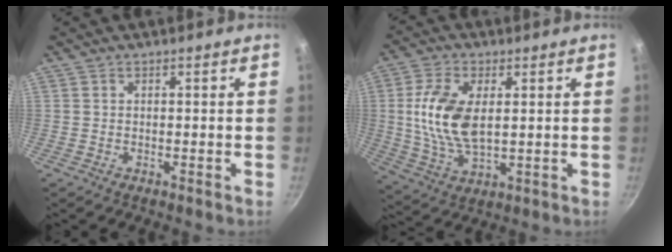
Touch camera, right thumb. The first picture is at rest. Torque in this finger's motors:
{"motor_torque": [0.76, 0.83, 1.29, -0.49, 0.48]}